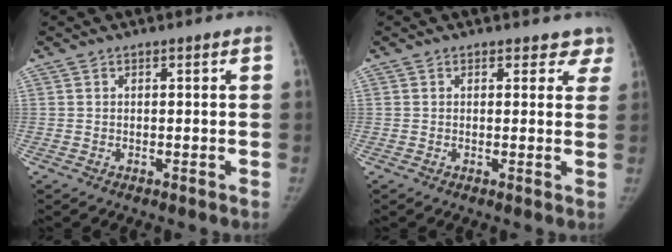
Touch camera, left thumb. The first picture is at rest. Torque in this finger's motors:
{"motor_torque": [-0.13, 0.01, -0.02, 0.30, -0.03]}